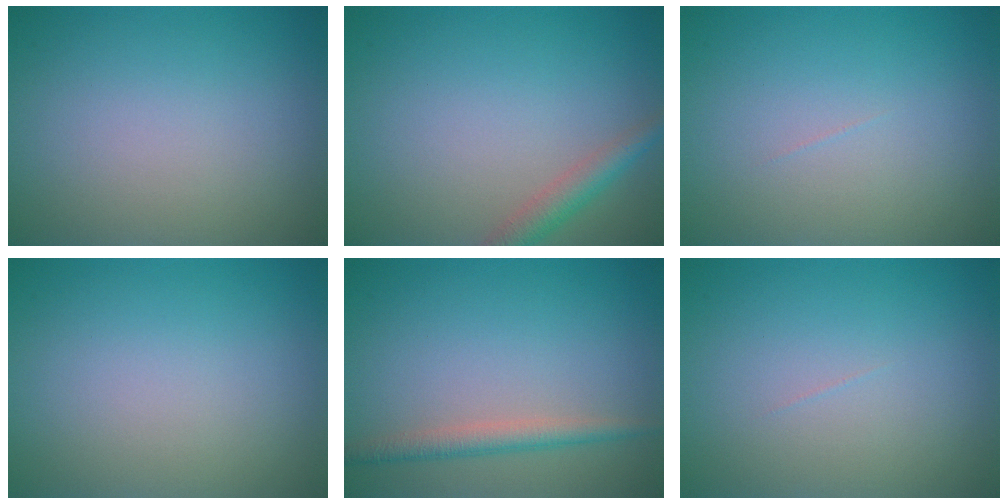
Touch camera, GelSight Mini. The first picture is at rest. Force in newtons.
{"total": 2.4, "press": 2.4, "slide": 0.1}
{"total": 0.0}
{"total": 0.0}
{"total": 2.2, "press": 2.2, "slide": 0.0}
{"total": 0.0}